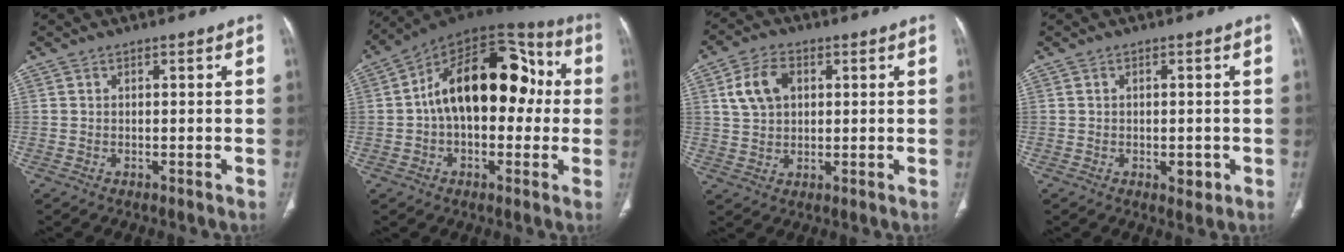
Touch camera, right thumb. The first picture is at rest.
{"total": 21.8, "force": [1.5, 12.9, 17.5], "torque": [-0.238, 0.053, 0.013]}
{"total": 7.7, "force": [2.3, 5.3, 5.1], "torque": [-0.087, 0.005, 0.044]}
{"total": 2.7, "force": [-0.8, 1.5, 2.1], "torque": [-0.018, 0.000, -0.004]}